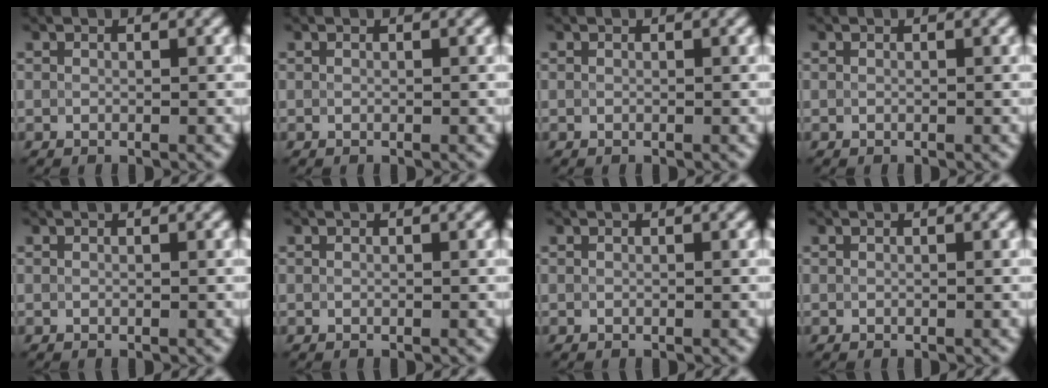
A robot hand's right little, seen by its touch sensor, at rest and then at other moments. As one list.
[{"total": 0.0}, {"total": 0.0}, {"total": 0.0}, {"total": 0.0}, {"total": 0.0}, {"total": 0.0}, {"total": 0.0}]